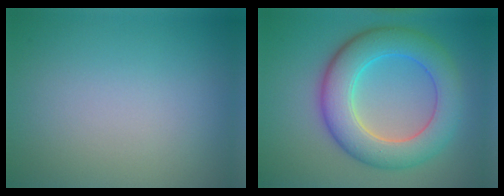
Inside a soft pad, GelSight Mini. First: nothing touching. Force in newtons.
{"total": 7.9, "press": 7.9, "slide": 0.1}